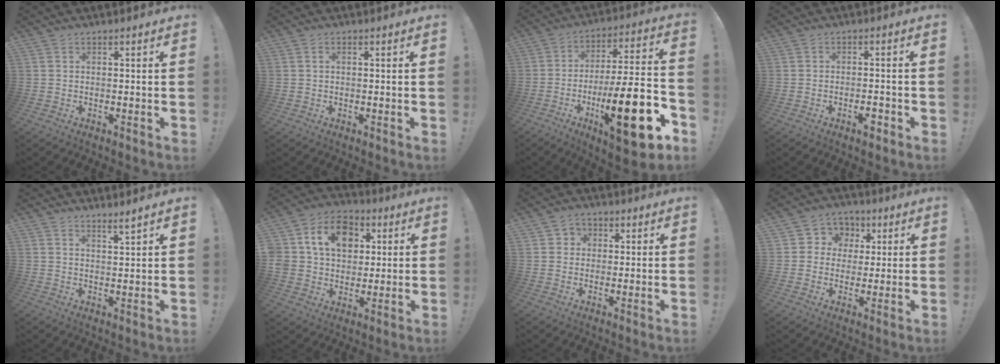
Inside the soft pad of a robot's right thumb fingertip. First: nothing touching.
{"total": 1.1, "force": [0.4, 0.6, 0.8], "torque": [-0.025, 0.005, 0.009]}
{"total": 24.5, "force": [-9.3, 6.8, 21.7], "torque": [-0.344, 0.042, -0.148]}
{"total": 2.7, "force": [-1.7, 0.7, 2.0], "torque": [-0.029, 0.009, -0.029]}
{"total": 3.2, "force": [2.8, 0.0, 1.5], "torque": [-0.016, -0.026, 0.045]}
{"total": 15.5, "force": [4.9, 12.3, 8.2], "torque": [-0.128, -0.001, 0.098]}
{"total": 1.7, "force": [0.2, 1.5, 0.8], "torque": [-0.010, 0.004, 0.003]}
{"total": 7.4, "force": [0.6, 7.2, 1.6], "torque": [-0.019, 0.000, 0.017]}